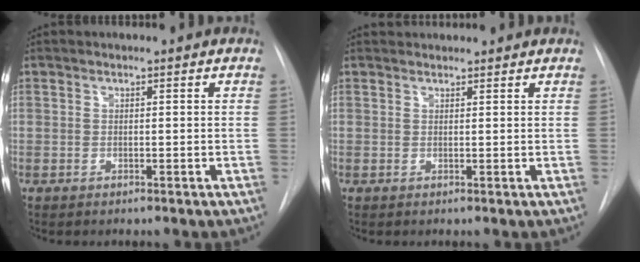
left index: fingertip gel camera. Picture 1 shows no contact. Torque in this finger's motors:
{"motor_torque": [-0.20, -0.54, 0.09, 0.03]}